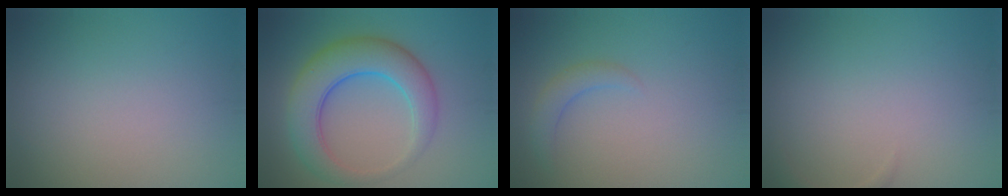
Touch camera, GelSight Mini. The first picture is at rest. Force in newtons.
{"total": 6.7, "press": 6.7, "slide": 0.2}
{"total": 1.7, "press": 1.7, "slide": 0.3}
{"total": 1.0, "press": 1.0, "slide": 0.1}